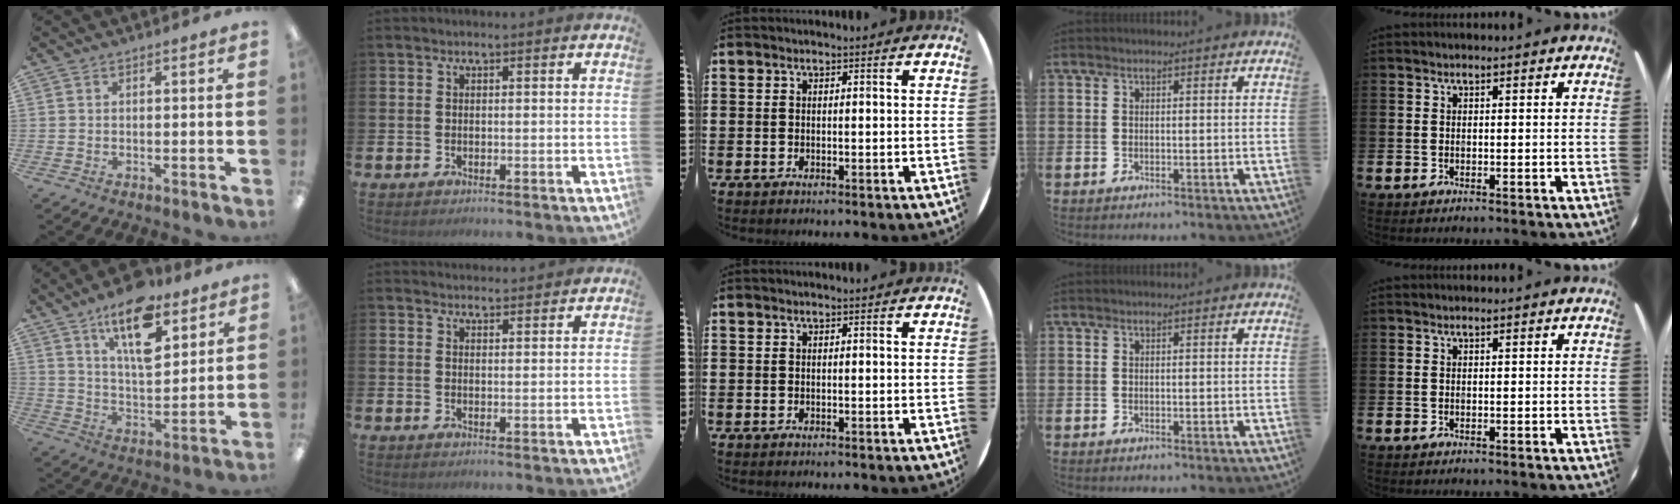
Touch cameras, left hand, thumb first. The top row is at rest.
{"thumb": {"total": 16.2, "force": [10.3, 7.0, 10.4], "torque": [-0.159, -0.047, 0.171]}, "index": {"total": 2.5, "force": [2.5, 0.4, -0.1], "torque": [0.006, -0.015, 0.044]}}